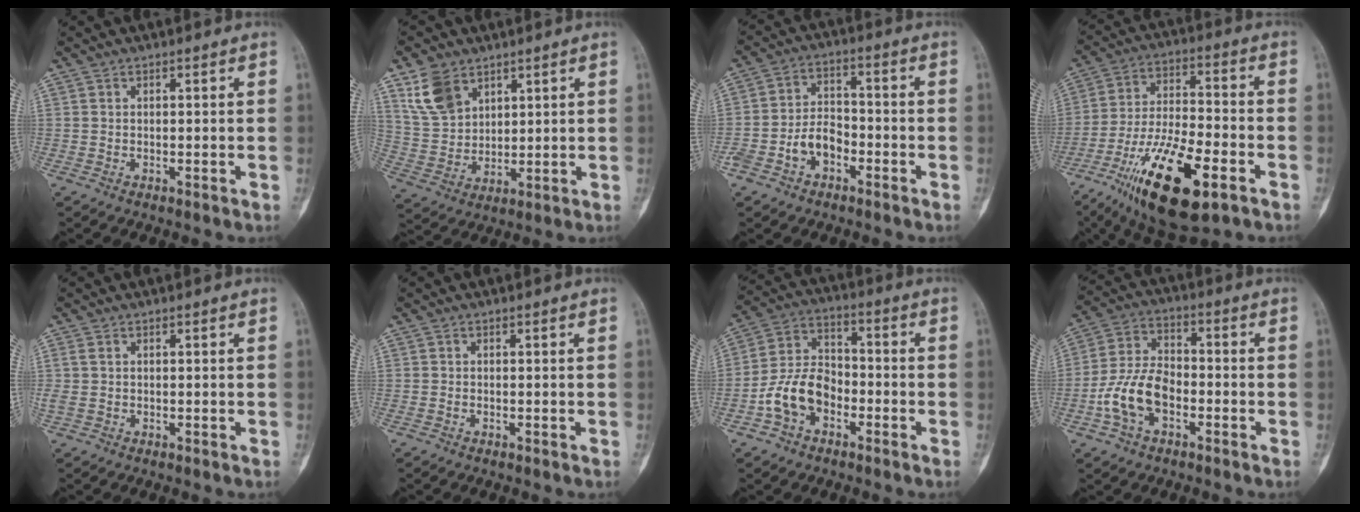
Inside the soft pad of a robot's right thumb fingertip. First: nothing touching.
{"total": 9.6, "force": [5.5, 6.5, 4.4], "torque": [-0.071, -0.022, 0.121]}
{"total": 7.7, "force": [-3.3, 5.2, 4.6], "torque": [-0.071, 0.039, -0.062]}
{"total": 20.3, "force": [-10.0, 7.1, 16.2], "torque": [-0.302, 0.037, -0.169]}
{"total": 2.2, "force": [0.1, 1.5, 1.7], "torque": [-0.069, 0.004, 0.003]}
{"total": 0.0}
{"total": 10.9, "force": [-4.5, 7.7, 6.3], "torque": [-0.103, 0.047, -0.091]}
{"total": 11.4, "force": [-3.9, 7.0, 8.2], "torque": [-0.159, 0.036, -0.076]}